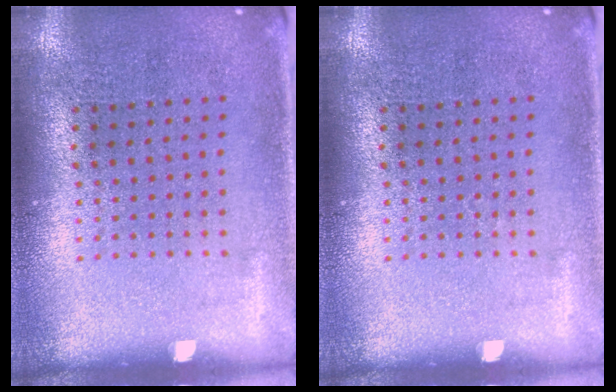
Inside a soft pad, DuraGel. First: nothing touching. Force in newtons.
{"total": 0.0}